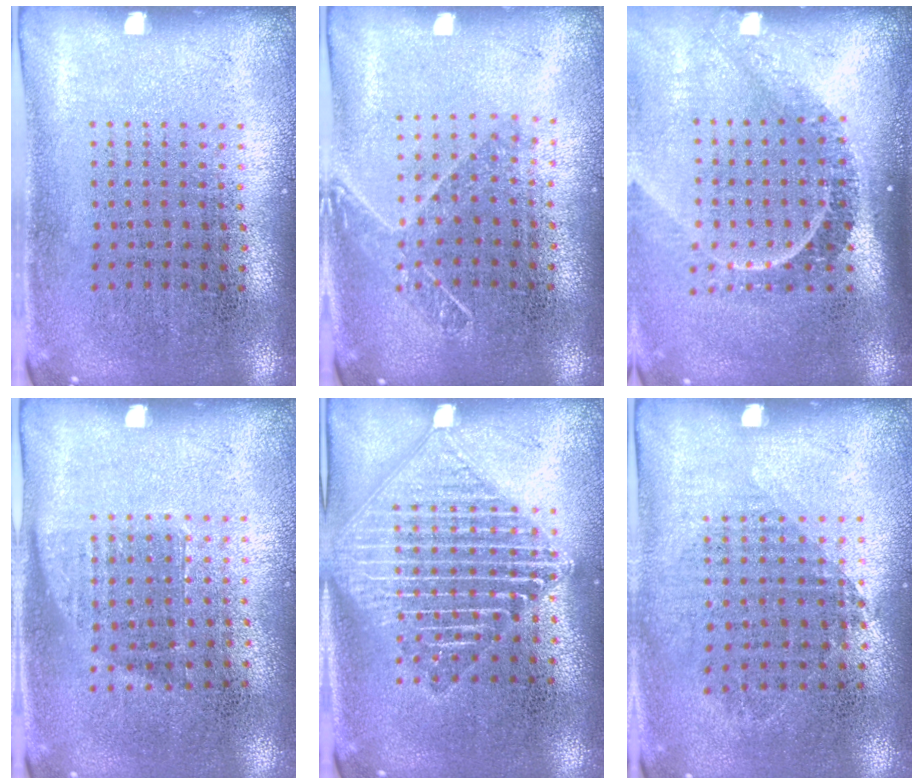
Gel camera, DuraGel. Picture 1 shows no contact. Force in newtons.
{"total": 1.4, "press": 1.1, "slide": 0.8}
{"total": 2.3, "press": 1.7, "slide": 1.6}
{"total": 0.7, "press": 0.7, "slide": 0.4}
{"total": 3.0, "press": 3.0, "slide": 0.4}
{"total": 0.9, "press": 0.8, "slide": 0.3}